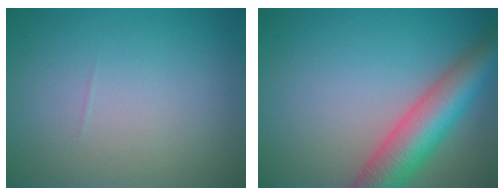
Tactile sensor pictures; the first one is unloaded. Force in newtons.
{"total": 8.0, "press": 8.0, "slide": 0.3}